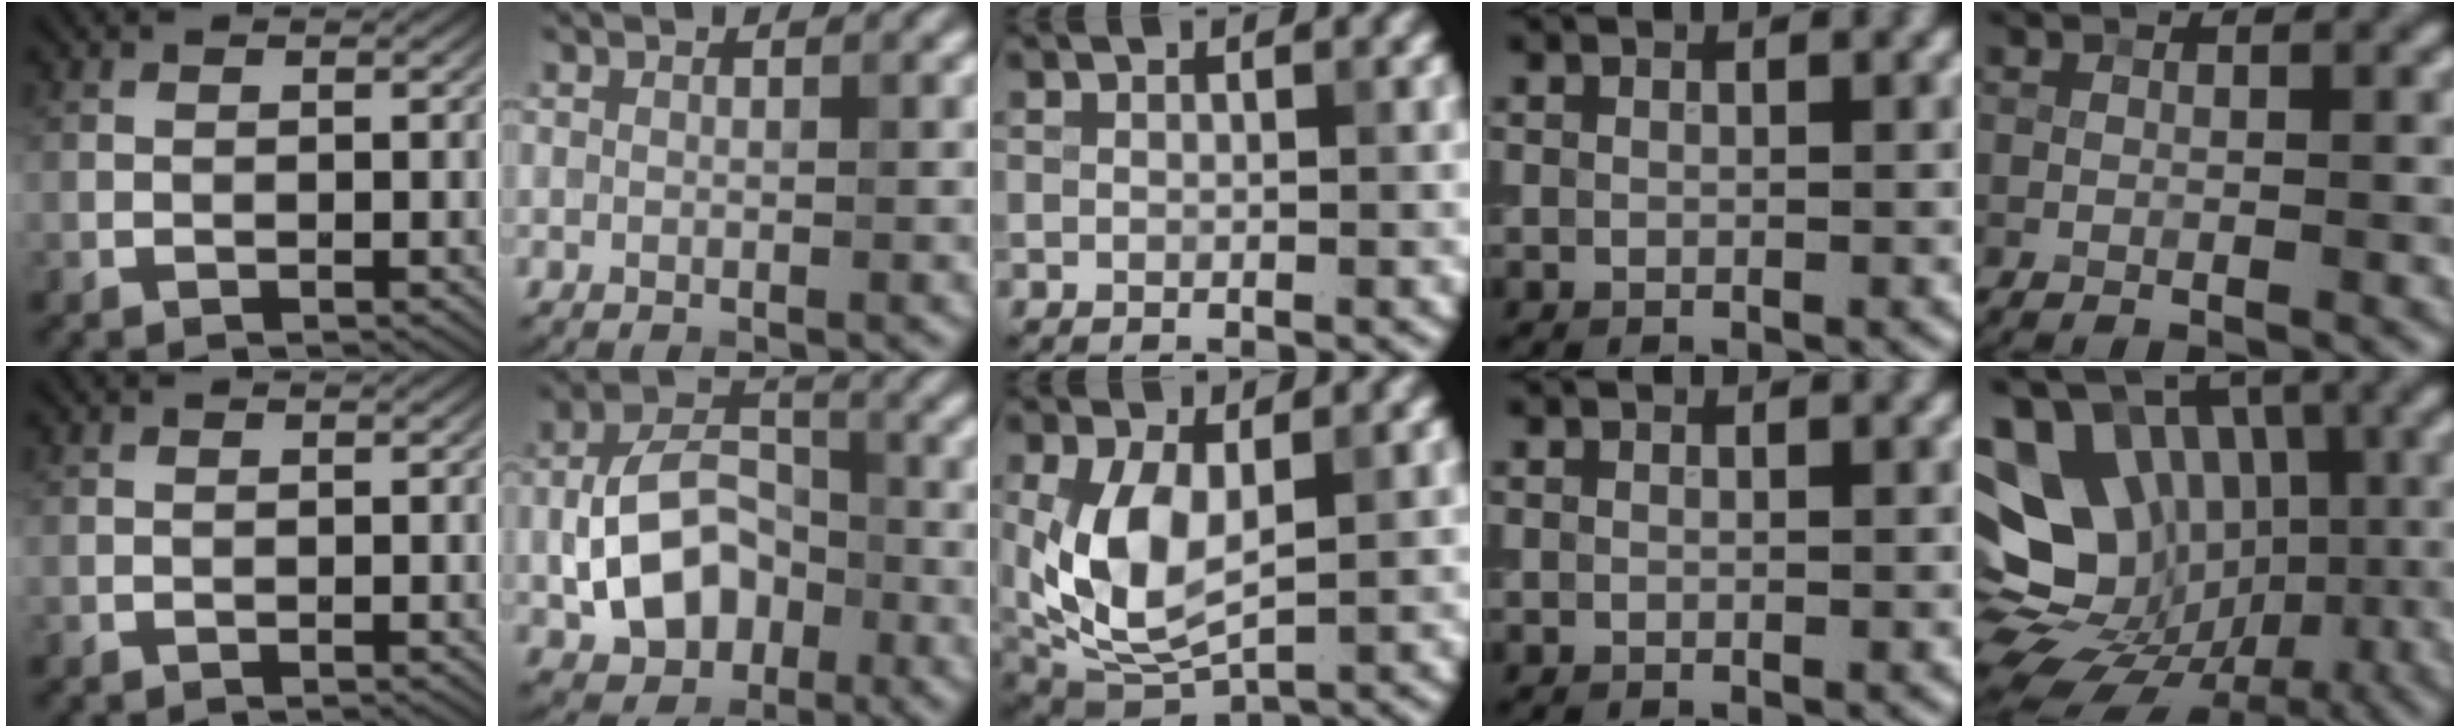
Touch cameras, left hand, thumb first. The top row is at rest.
{"index": {"total": 8.0, "force": [-2.0, 5.5, 5.4], "torque": [-0.098, 0.004, -0.036]}, "middle": {"total": 7.3, "force": [0.4, 3.9, 6.2], "torque": [-0.146, -0.005, 0.011]}, "little": {"total": 15.3, "force": [-1.2, 12.3, 9.0], "torque": [-0.153, 0.010, -0.031]}}